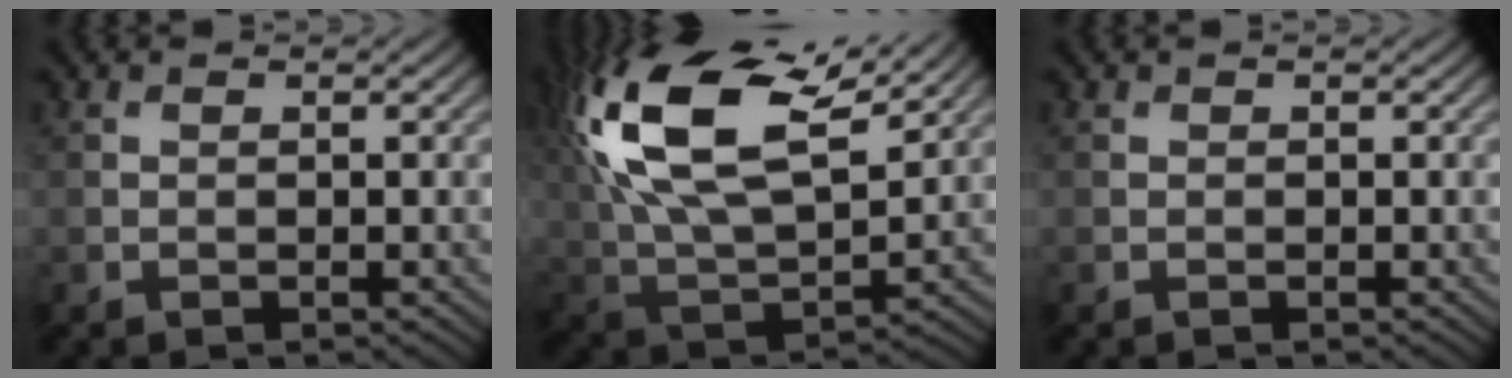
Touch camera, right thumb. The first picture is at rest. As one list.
[{"total": 17.8, "force": [7.9, 8.6, 13.5], "torque": [-0.309, 0.029, 0.139]}, {"total": 0.0}]